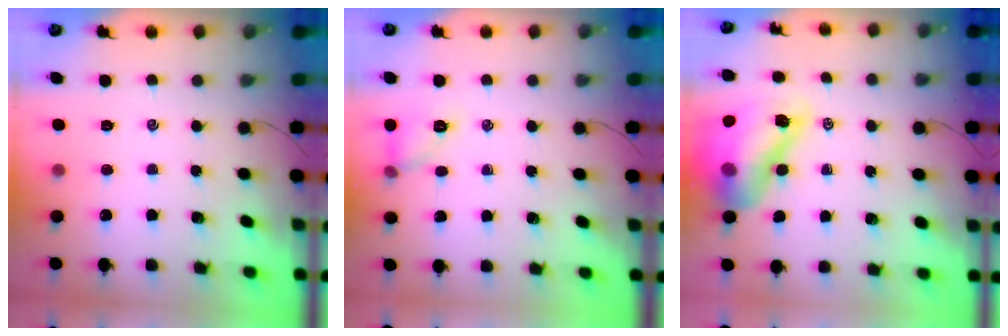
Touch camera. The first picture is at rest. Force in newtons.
{"total": 7.4, "press": 7.4, "slide": 0.5}
{"total": 16.2, "press": 15.6, "slide": 4.4}